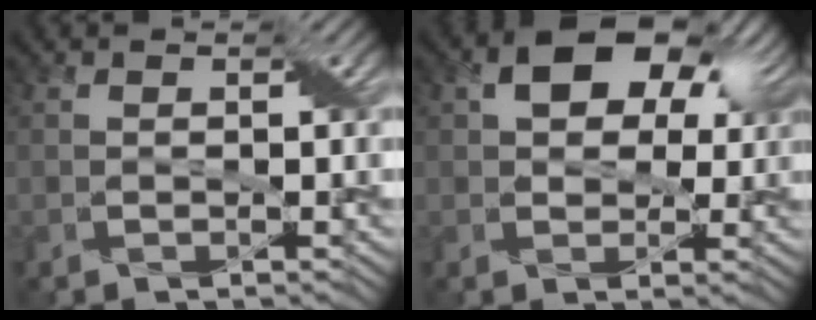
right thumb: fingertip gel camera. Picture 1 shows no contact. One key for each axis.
{"total": 9.2, "fx": 4.0, "fy": 5.9, "fz": 5.8, "tx": -0.104, "ty": 0.011, "tz": 0.059}